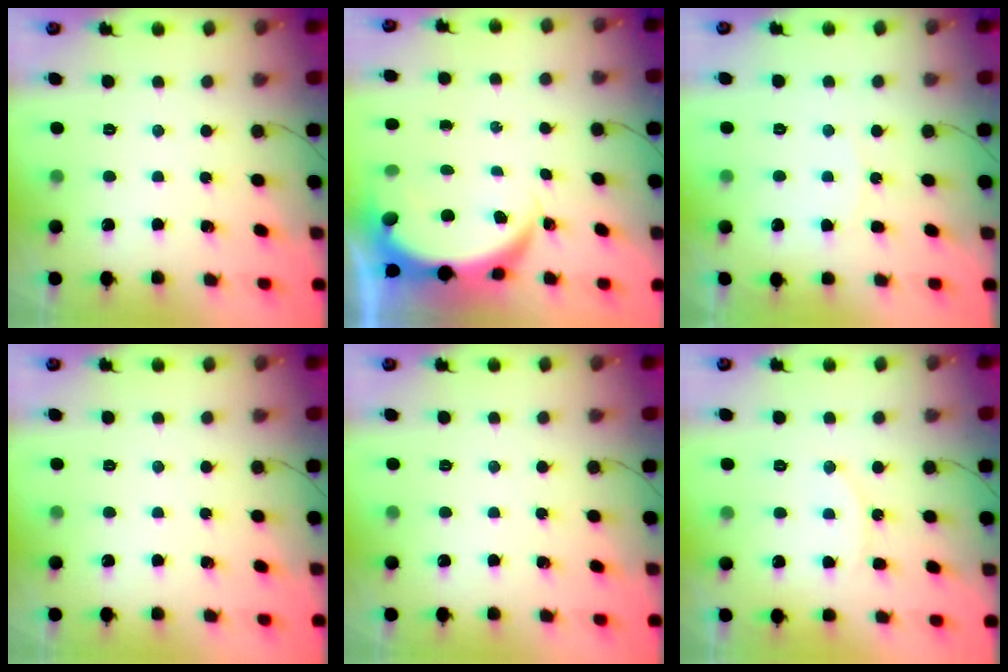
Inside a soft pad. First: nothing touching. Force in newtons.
{"total": 5.3, "press": 5.3, "slide": 0.5}
{"total": 5.6, "press": 5.6, "slide": 0.6}
{"total": 0.0}
{"total": 0.0}
{"total": 6.8, "press": 6.8, "slide": 0.5}